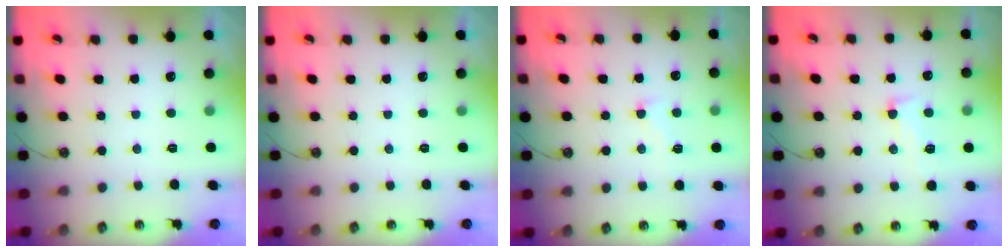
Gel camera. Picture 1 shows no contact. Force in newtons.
{"total": 0.0}
{"total": 1.5, "press": 0.9, "slide": 1.2}
{"total": 4.6, "press": 4.2, "slide": 1.8}